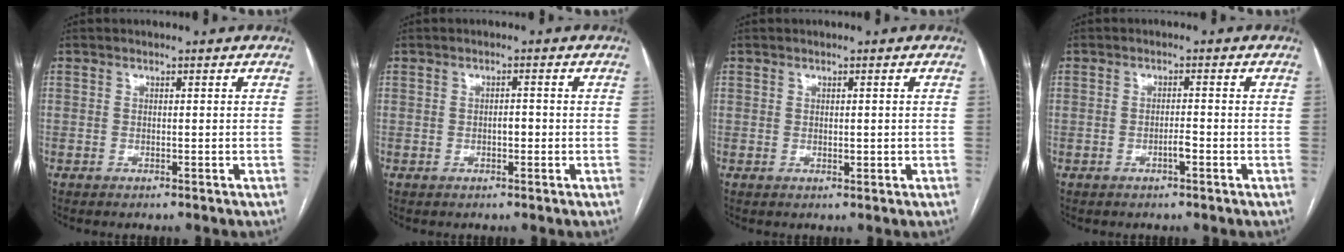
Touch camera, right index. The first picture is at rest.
{"total": 1.3, "force": [-0.4, 0.6, 1.1], "torque": [-0.014, 0.004, -0.007]}
{"total": 1.1, "force": [0.0, 0.6, 0.9], "torque": [-0.011, -0.002, 0.002]}
{"total": 1.6, "force": [-0.8, 0.2, 1.4], "torque": [-0.024, 0.001, -0.014]}